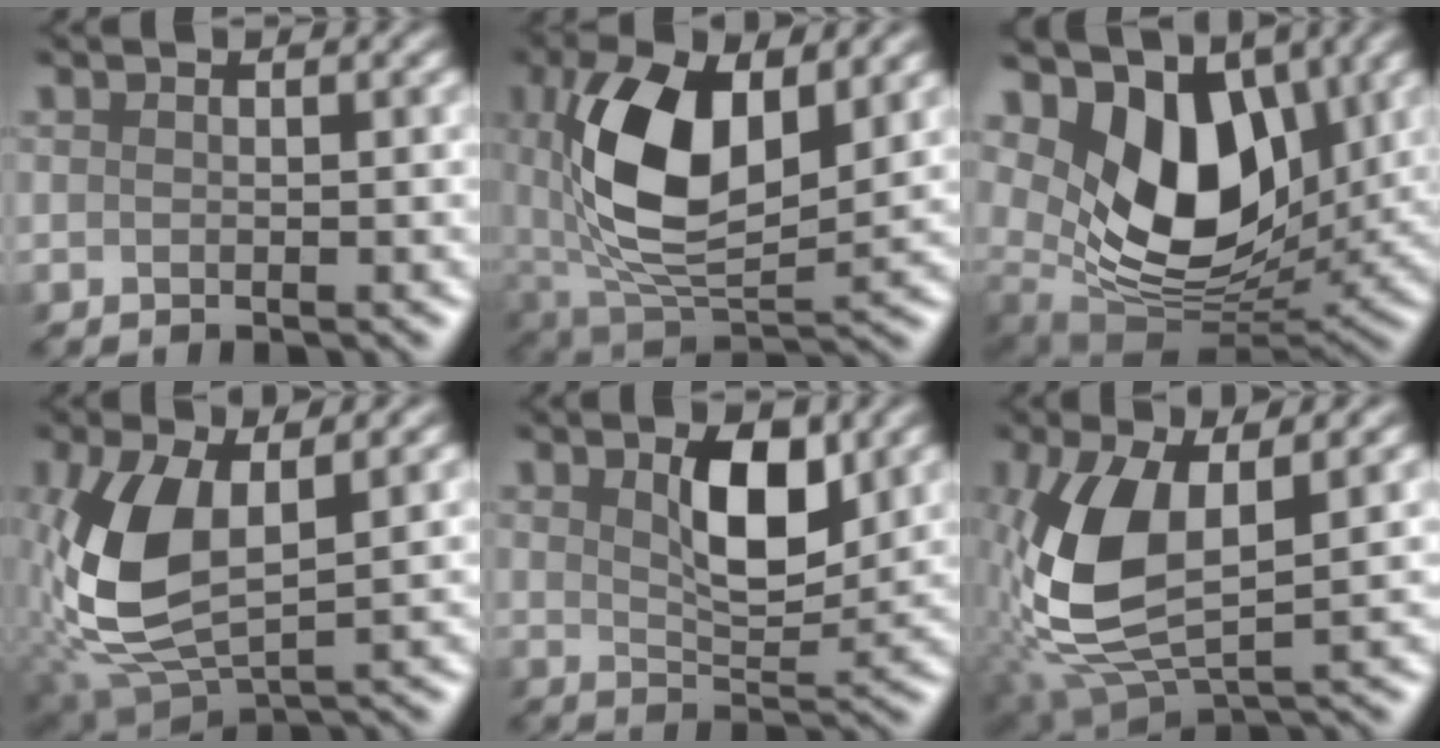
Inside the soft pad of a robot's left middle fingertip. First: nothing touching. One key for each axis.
{"total": 10.4, "fx": 1.8, "fy": 5.7, "fz": 8.6, "tx": -0.180, "ty": -0.004, "tz": 0.031}
{"total": 10.3, "fx": 3.4, "fy": 6.5, "fz": 7.3, "tx": -0.132, "ty": -0.017, "tz": 0.052}
{"total": 7.6, "fx": 0.3, "fy": 3.8, "fz": 6.6, "tx": -0.168, "ty": 0.002, "tz": 0.006}
{"total": 4.2, "fx": 1.8, "fy": 1.4, "fz": 3.5, "tx": -0.072, "ty": -0.002, "tz": 0.030}
{"total": 8.5, "fx": 0.1, "fy": 4.1, "fz": 7.5, "tx": -0.186, "ty": -0.002, "tz": 0.001}